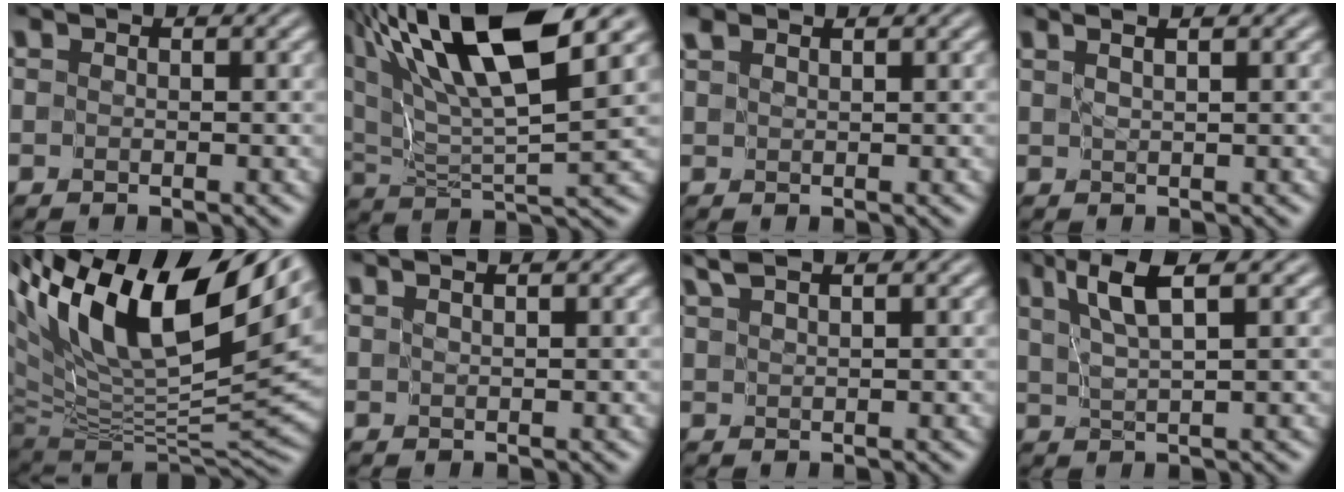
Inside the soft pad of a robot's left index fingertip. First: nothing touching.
{"total": 14.3, "force": [7.8, 3.6, 11.5], "torque": [-0.217, 0.020, 0.137]}
{"total": 1.5, "force": [1.4, 0.0, 0.5], "torque": [-0.012, 0.002, 0.026]}
{"total": 3.5, "force": [2.3, 1.3, 2.2], "torque": [-0.012, 0.029, 0.001]}
{"total": 15.1, "force": [7.4, 6.1, 11.6], "torque": [-0.214, 0.031, 0.128]}
{"total": 2.4, "force": [1.8, 0.8, 1.4], "torque": [-0.012, 0.015, 0.000]}
{"total": 2.5, "force": [2.1, 0.2, 1.4], "torque": [-0.017, 0.008, 0.033]}
{"total": 4.2, "force": [2.4, 0.5, 3.5], "torque": [-0.064, 0.005, 0.047]}